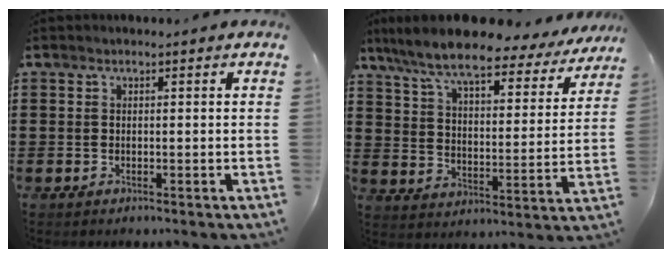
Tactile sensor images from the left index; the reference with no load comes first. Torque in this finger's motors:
{"motor_torque": [1.07, -1.07, 1.05, 0.21]}